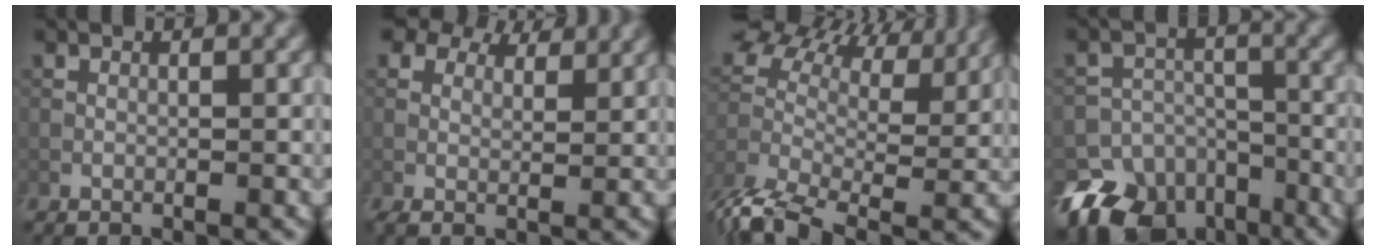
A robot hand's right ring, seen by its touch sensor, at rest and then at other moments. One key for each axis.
{"total": 6.7, "fx": 4.9, "fy": 3.4, "fz": 3.1, "tx": -0.066, "ty": 0.007, "tz": 0.071}
{"total": 9.6, "fx": 0.5, "fy": 5.6, "fz": 7.8, "tx": -0.189, "ty": 0.002, "tz": 0.008}
{"total": 15.3, "fx": -10.9, "fy": 10.1, "fz": 3.6, "tx": -0.078, "ty": -0.053, "tz": -0.171}